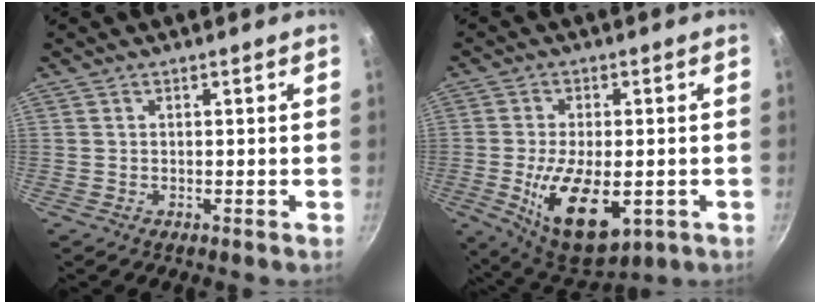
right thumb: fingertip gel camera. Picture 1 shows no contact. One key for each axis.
{"total": 14.7, "fx": -3.6, "fy": 7.3, "fz": 12.3, "tx": -0.203, "ty": -0.010, "tz": -0.038}